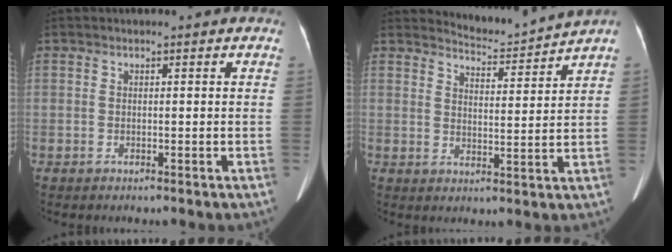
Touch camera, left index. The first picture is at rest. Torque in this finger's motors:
{"motor_torque": [-0.54, -0.41, -0.30, -0.16]}